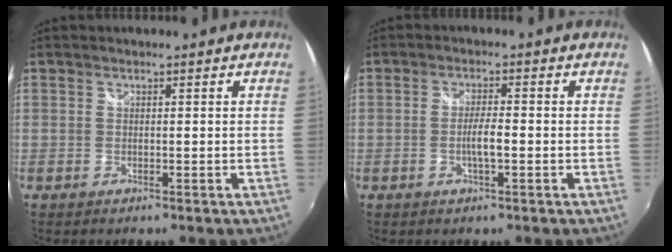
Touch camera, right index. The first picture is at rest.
{"total": 3.3, "force": [-1.0, 0.4, 3.1], "torque": [-0.058, -0.002, -0.019]}